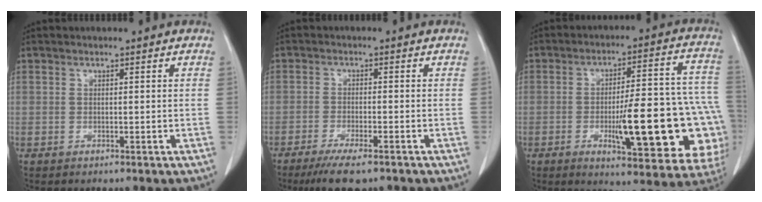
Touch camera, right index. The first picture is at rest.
{"total": 7.5, "force": [-5.8, 1.2, 4.7], "torque": [-0.075, -0.016, -0.088]}
{"total": 22.7, "force": [-5.5, 4.8, 21.5], "torque": [-0.205, 0.022, -0.058]}